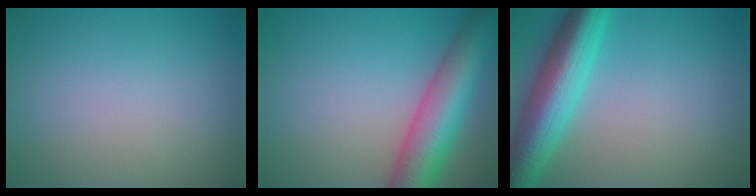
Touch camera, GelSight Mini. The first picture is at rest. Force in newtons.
{"total": 8.8, "press": 8.8, "slide": 0.3}
{"total": 8.2, "press": 8.2, "slide": 0.3}